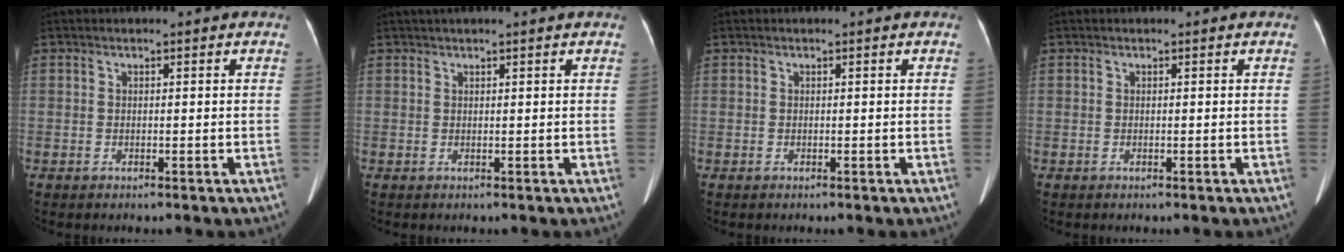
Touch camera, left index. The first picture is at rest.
{"total": 3.0, "force": [2.5, -0.5, 1.7], "torque": [-0.020, 0.031, 0.041]}
{"total": 0.0}
{"total": 0.0}